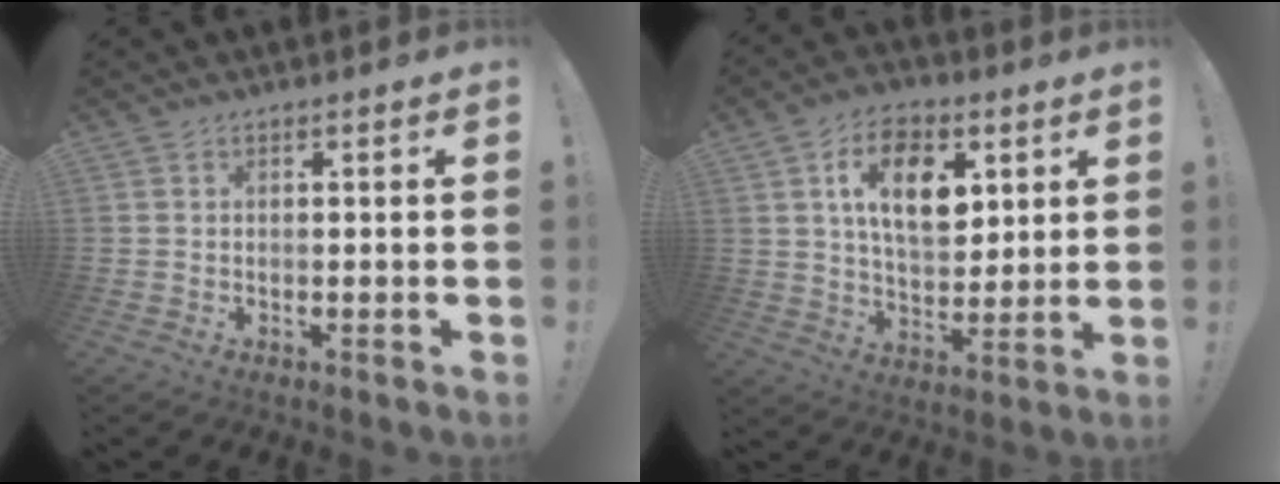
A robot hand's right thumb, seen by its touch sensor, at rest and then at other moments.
{"total": 15.0, "force": [5.3, 9.3, 10.5], "torque": [-0.160, -0.004, 0.098]}